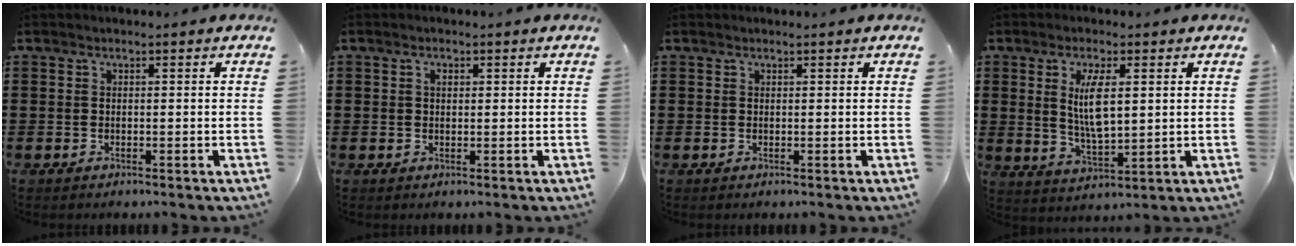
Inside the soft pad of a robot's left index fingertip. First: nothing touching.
{"total": 1.1, "force": [0.4, 0.8, 0.7], "torque": [-0.015, 0.007, 0.008]}
{"total": 0.0}
{"total": 6.5, "force": [1.8, 2.2, 5.8], "torque": [-0.109, 0.001, 0.030]}